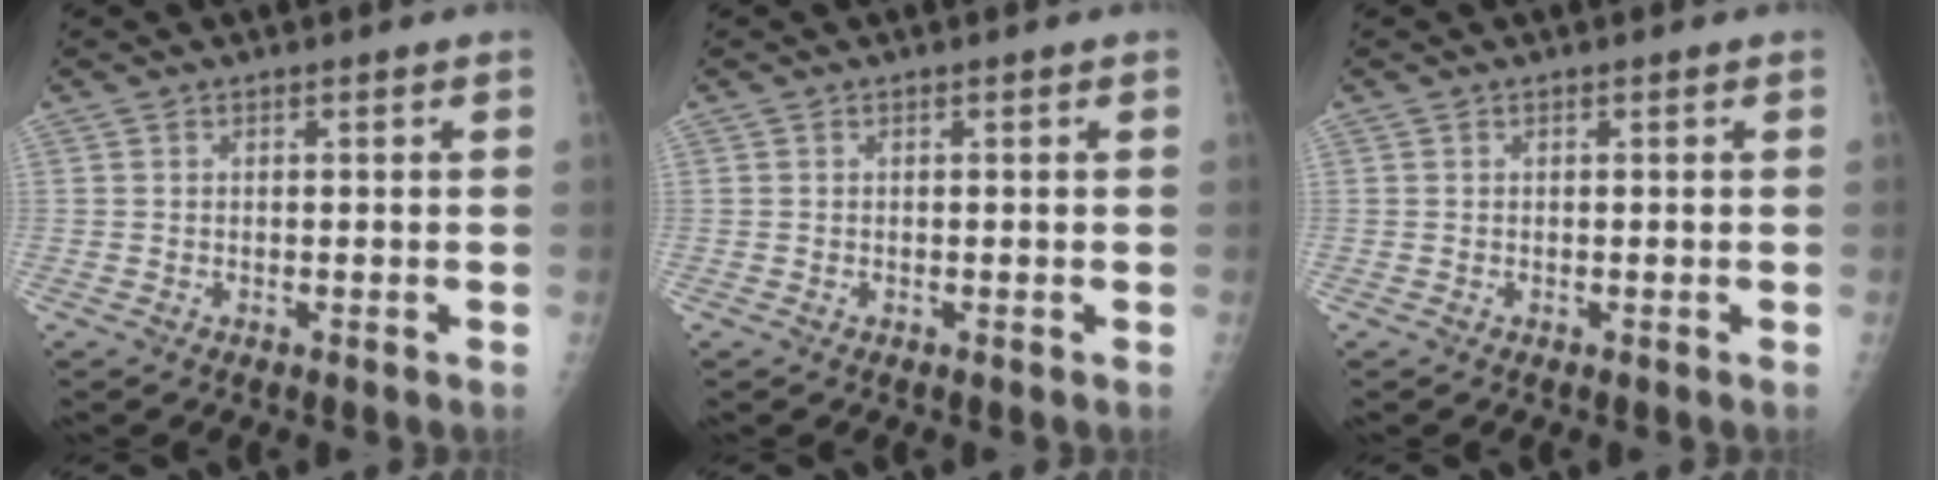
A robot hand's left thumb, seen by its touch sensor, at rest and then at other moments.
{"total": 0.0}
{"total": 0.0}